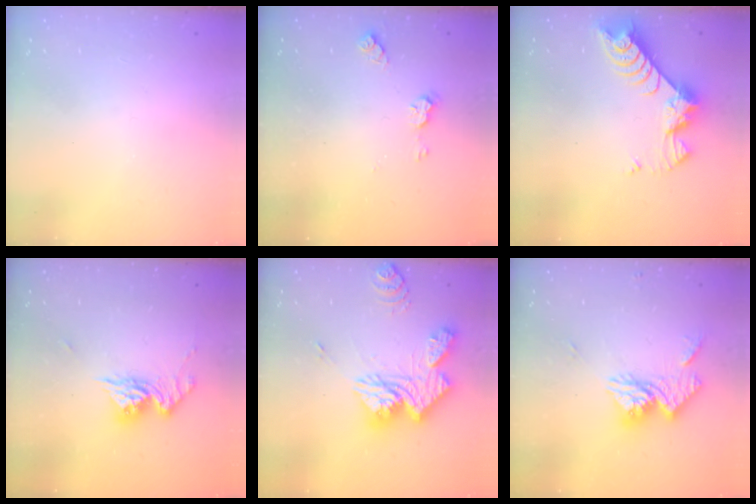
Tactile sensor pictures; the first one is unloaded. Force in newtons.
{"total": 5.1, "press": 5.0, "slide": 0.6}
{"total": 7.6, "press": 7.5, "slide": 0.7}
{"total": 10.3, "press": 10.3, "slide": 1.0}
{"total": 19.3, "press": 19.1, "slide": 2.0}
{"total": 12.6, "press": 12.6, "slide": 1.1}